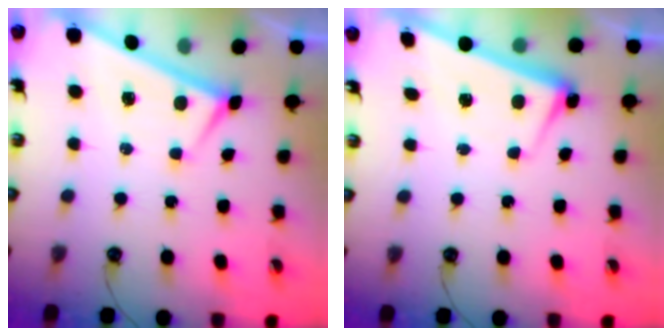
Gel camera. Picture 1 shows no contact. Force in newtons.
{"total": 2.6, "press": 2.5, "slide": 0.6}